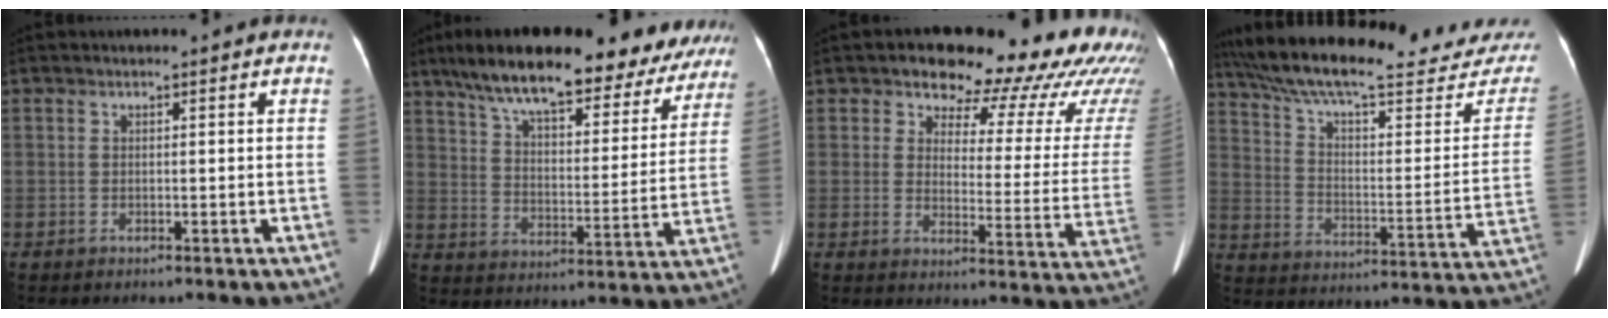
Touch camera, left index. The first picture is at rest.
{"total": 26.7, "force": [22.2, 7.4, 12.8], "torque": [-0.189, 0.010, 0.295]}
{"total": 19.5, "force": [17.0, 5.8, 7.6], "torque": [-0.063, -0.076, 0.176]}
{"total": 31.0, "force": [27.4, 5.5, 13.5], "torque": [-0.228, -0.066, 0.368]}